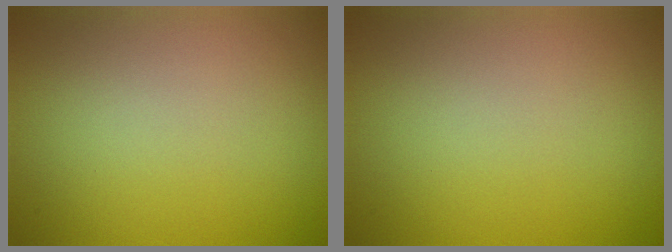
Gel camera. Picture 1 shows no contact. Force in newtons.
{"total": 0.0}